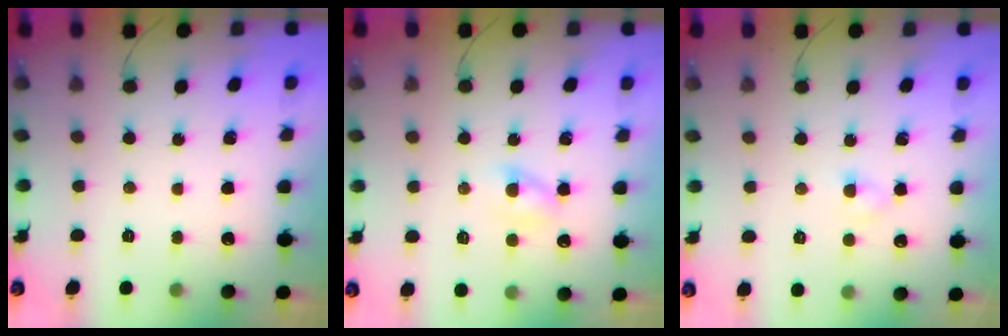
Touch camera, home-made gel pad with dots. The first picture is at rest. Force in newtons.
{"total": 2.8, "press": 2.5, "slide": 1.3}
{"total": 1.3, "press": 1.1, "slide": 0.7}